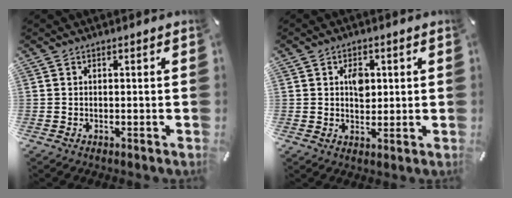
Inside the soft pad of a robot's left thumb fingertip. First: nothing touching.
{"total": 4.7, "force": [1.1, 3.5, 3.0], "torque": [-0.023, -0.007, 0.010]}